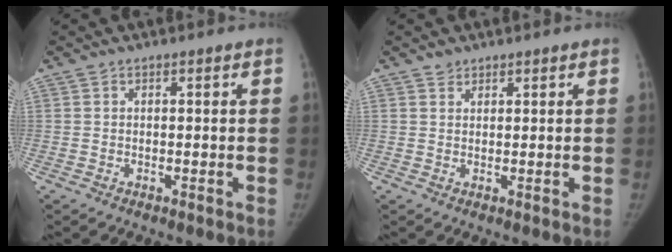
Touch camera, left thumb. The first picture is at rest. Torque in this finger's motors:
{"motor_torque": [0.28, -0.08, 0.30, 0.01, 0.05]}